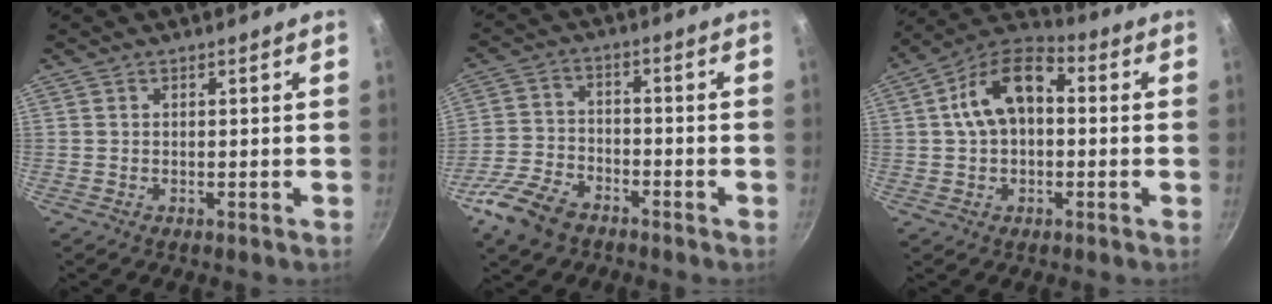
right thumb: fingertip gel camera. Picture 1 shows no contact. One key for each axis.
{"total": 9.7, "fx": -6.2, "fy": 5.5, "fz": 5.2, "tx": -0.099, "ty": 0.032, "tz": -0.127}
{"total": 12.9, "fx": 1.4, "fy": 8.2, "fz": 9.8, "tx": -0.152, "ty": 0.037, "tz": 0.007}